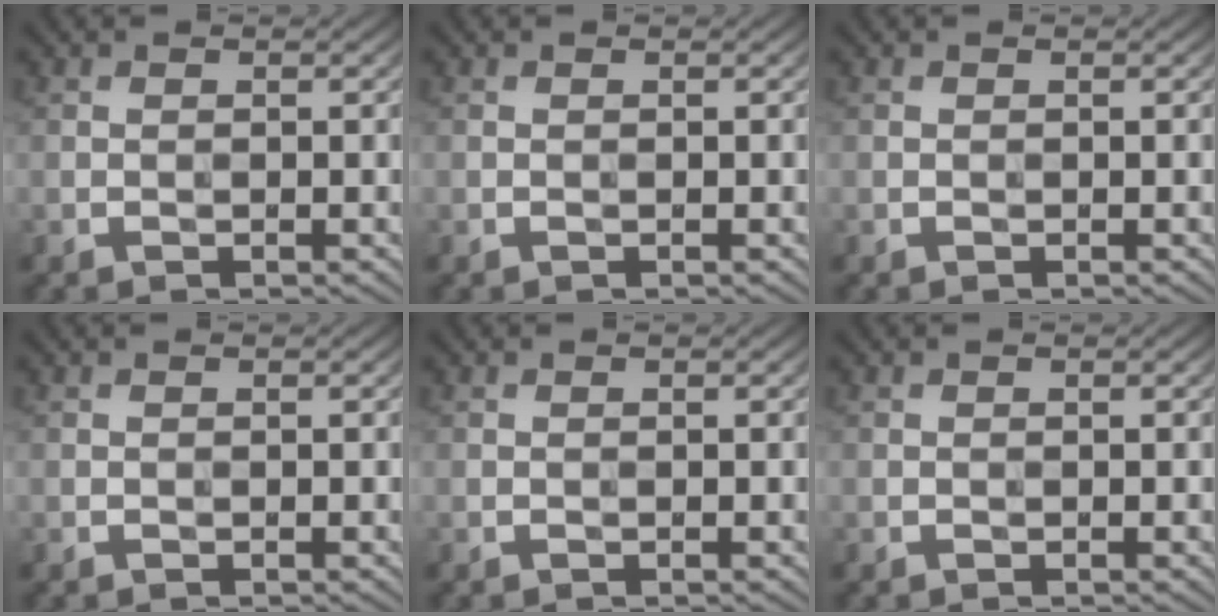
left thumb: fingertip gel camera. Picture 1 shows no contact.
{"total": 0.0}
{"total": 0.0}
{"total": 0.0}
{"total": 0.0}
{"total": 0.0}